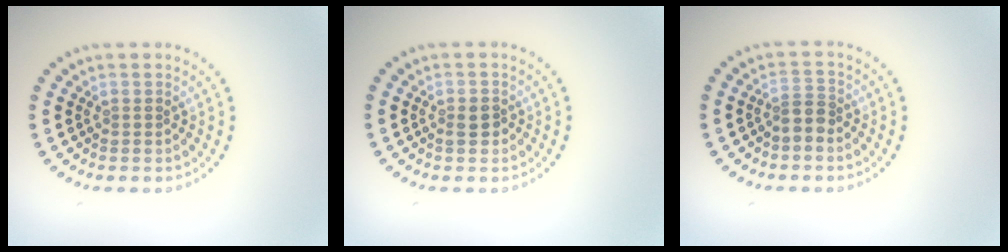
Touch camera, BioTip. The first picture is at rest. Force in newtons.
{"total": 1.5, "press": 1.5, "slide": 0.2}
{"total": 1.7, "press": 1.2, "slide": 1.1}